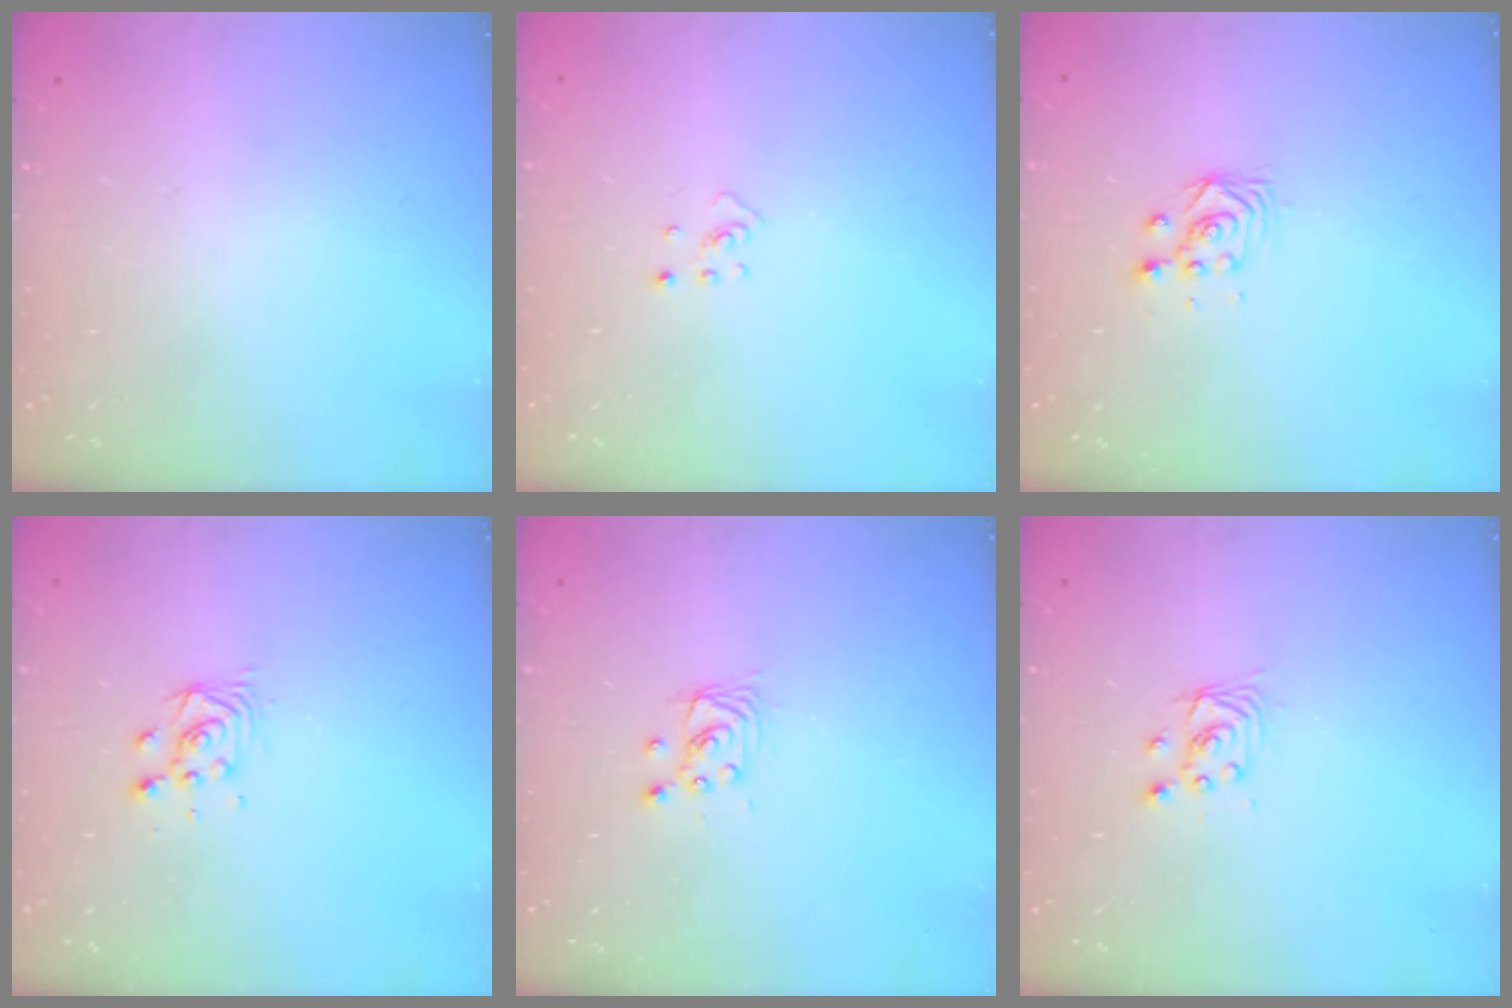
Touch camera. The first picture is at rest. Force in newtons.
{"total": 2.5, "press": 2.4, "slide": 0.5}
{"total": 3.0, "press": 2.9, "slide": 0.3}
{"total": 4.1, "press": 4.1, "slide": 0.4}
{"total": 2.8, "press": 2.8, "slide": 0.2}
{"total": 2.9, "press": 2.9, "slide": 0.0}